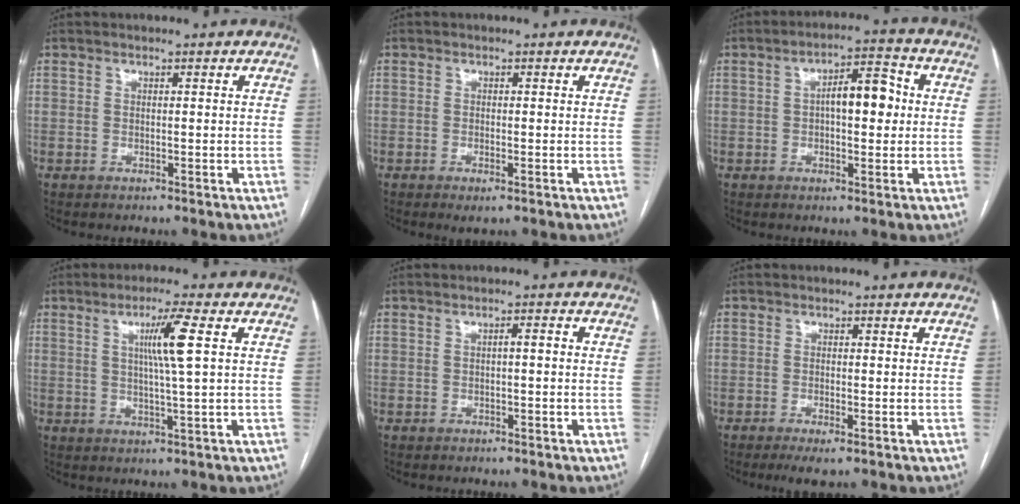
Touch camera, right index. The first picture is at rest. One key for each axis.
{"total": 1.4, "fx": -0.7, "fy": 0.3, "fz": 1.1, "tx": -0.017, "ty": -0.003, "tz": -0.009}
{"total": 7.5, "fx": 0.6, "fy": 2.8, "fz": 7.0, "tx": -0.109, "ty": 0.023, "tz": 0.008}
{"total": 6.5, "fx": 1.8, "fy": -0.8, "fz": 6.2, "tx": -0.112, "ty": -0.001, "tz": 0.032}
{"total": 1.3, "fx": -0.2, "fy": 0.3, "fz": 1.3, "tx": -0.020, "ty": 0.005, "tz": -0.003}
{"total": 3.0, "fx": -1.6, "fy": 0.5, "fz": 2.4, "tx": -0.040, "ty": -0.007, "tz": -0.025}